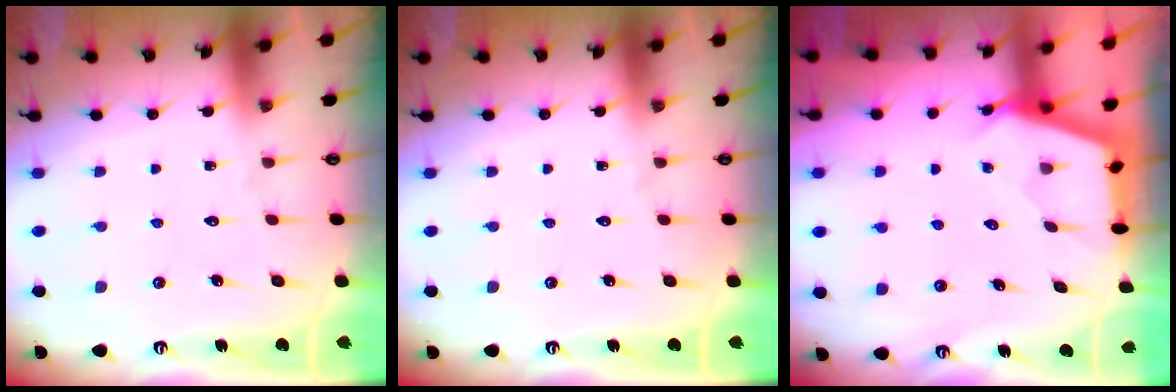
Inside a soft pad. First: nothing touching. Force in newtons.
{"total": 0.0}
{"total": 2.8, "press": 2.8, "slide": 0.4}